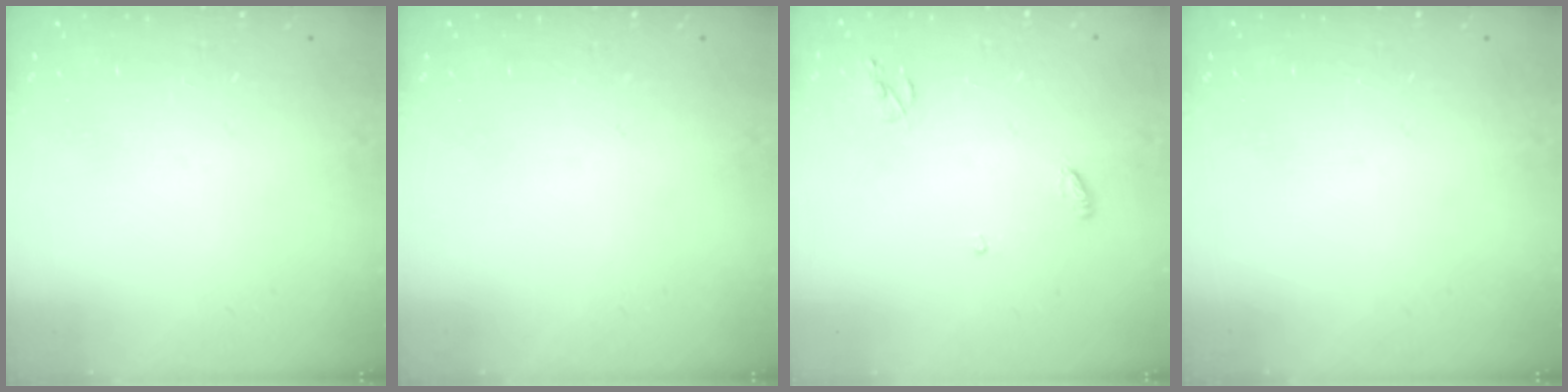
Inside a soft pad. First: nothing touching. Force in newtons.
{"total": 0.0}
{"total": 4.7, "press": 4.7, "slide": 0.1}
{"total": 0.0}